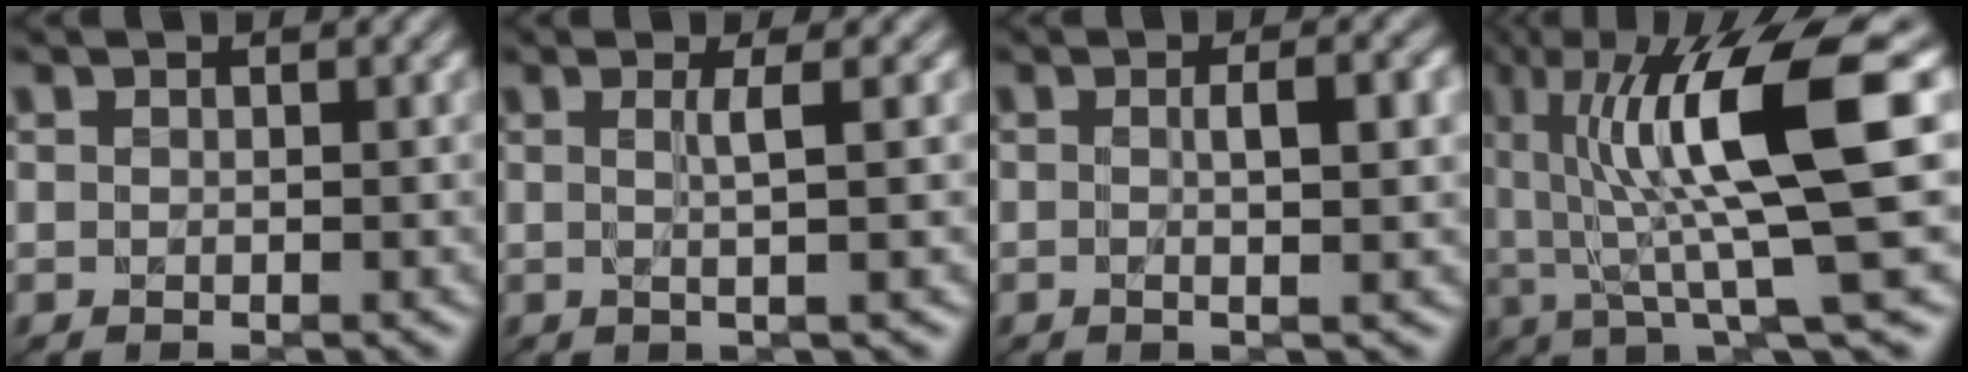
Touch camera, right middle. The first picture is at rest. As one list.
[{"total": 2.2, "force": [0.2, 0.2, 2.1], "torque": [-0.042, 0.001, -0.003]}, {"total": 3.7, "force": [0.2, 0.9, 3.6], "torque": [-0.047, 0.005, -0.004]}, {"total": 12.3, "force": [2.8, 2.2, 11.8], "torque": [-0.180, 0.006, 0.049]}]